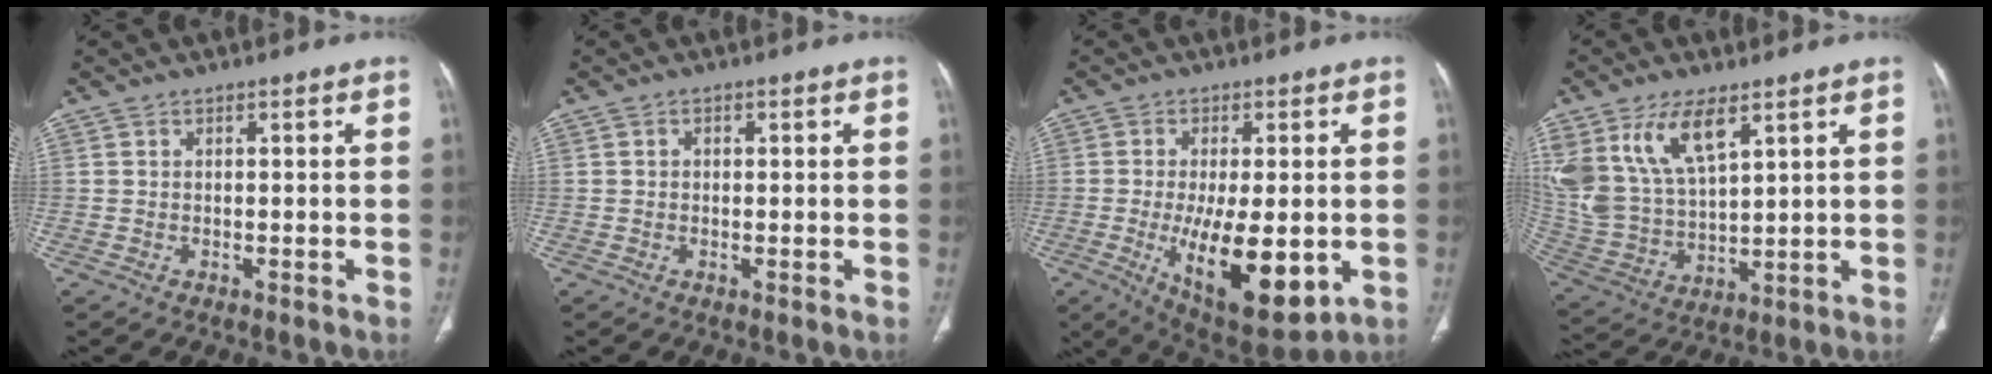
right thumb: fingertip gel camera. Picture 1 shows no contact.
{"total": 0.8, "force": [0.2, 0.6, 0.4], "torque": [-0.004, 0.001, 0.001]}
{"total": 16.3, "force": [-3.3, 6.5, 14.6], "torque": [-0.228, -0.024, -0.032]}
{"total": 16.1, "force": [8.4, 7.8, 11.2], "torque": [-0.219, -0.027, 0.181]}